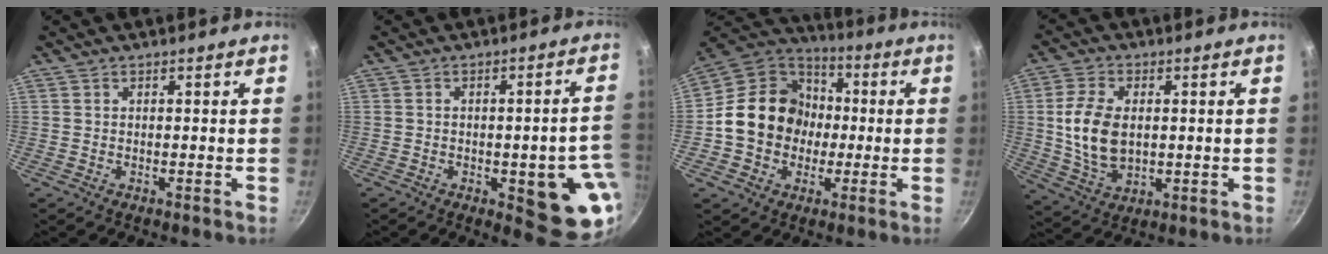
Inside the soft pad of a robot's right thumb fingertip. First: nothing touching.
{"total": 14.5, "force": [-3.4, 5.4, 13.0], "torque": [-0.099, 0.014, -0.041]}
{"total": 17.3, "force": [-0.8, 14.8, 8.9], "torque": [-0.123, 0.039, -0.024]}
{"total": 11.4, "force": [0.9, 7.1, 8.9], "torque": [-0.165, -0.006, 0.024]}